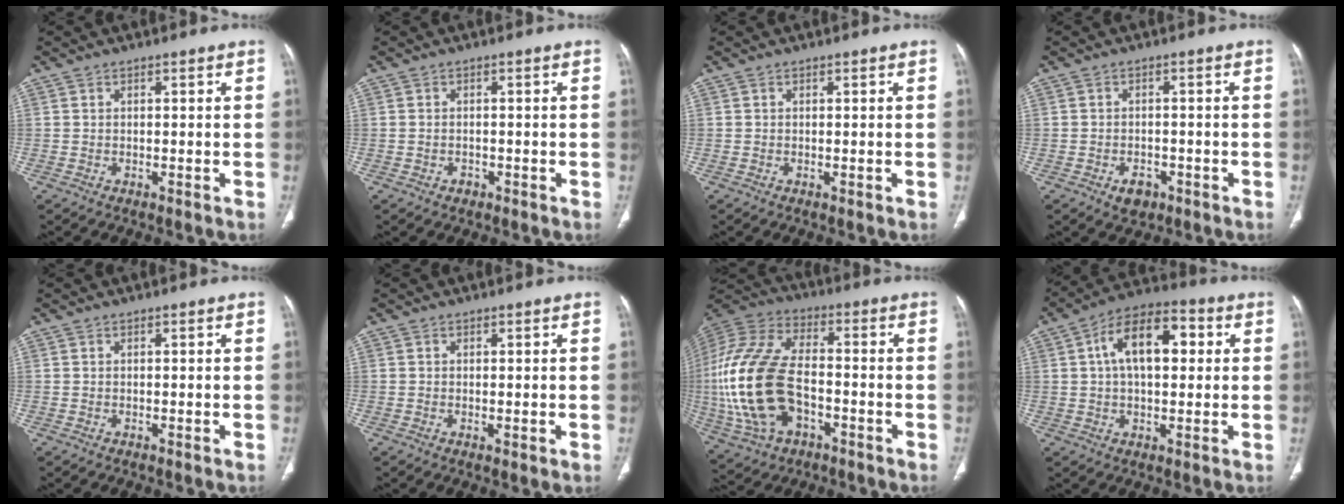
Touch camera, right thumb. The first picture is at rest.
{"total": 1.1, "force": [-0.6, 0.9, 0.4], "torque": [-0.007, 0.007, -0.005]}
{"total": 0.0}
{"total": 3.3, "force": [-1.7, 2.3, 1.7], "torque": [-0.017, 0.006, -0.019]}
{"total": 0.0}
{"total": 0.9, "force": [-0.1, 0.2, 0.9], "torque": [-0.019, -0.006, 0.001]}
{"total": 23.5, "force": [-4.2, 13.9, 18.5], "torque": [-0.419, 0.011, -0.071]}
{"total": 13.6, "force": [2.9, 7.5, 11.0], "torque": [-0.168, 0.026, 0.041]}